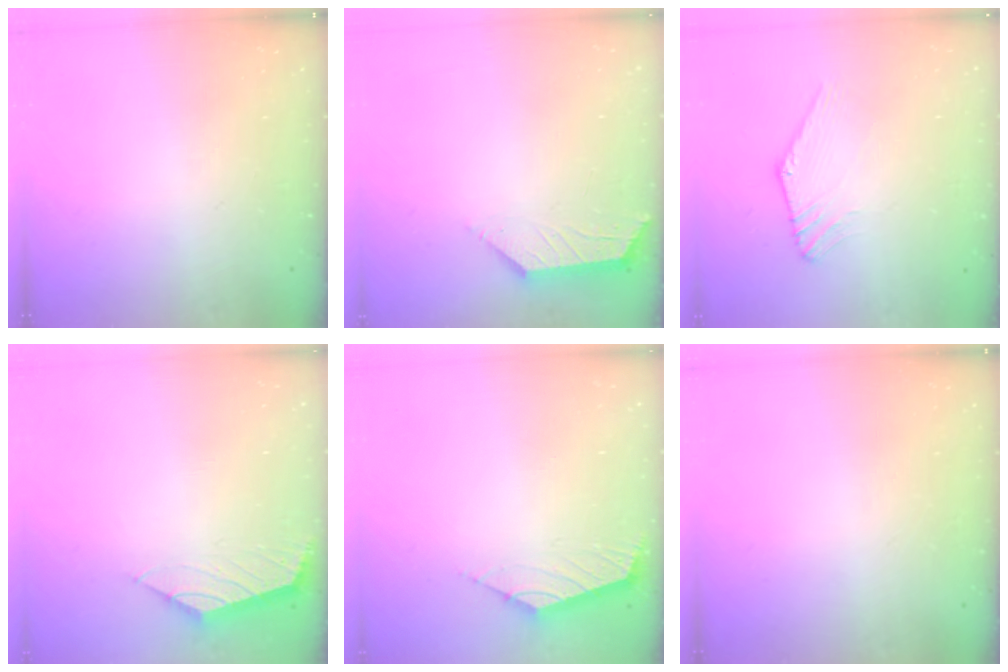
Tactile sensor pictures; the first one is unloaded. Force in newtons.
{"total": 2.0, "press": 1.9, "slide": 0.4}
{"total": 2.7, "press": 2.7, "slide": 0.1}
{"total": 1.6, "press": 1.6, "slide": 0.2}
{"total": 2.5, "press": 2.4, "slide": 0.7}
{"total": 0.0}